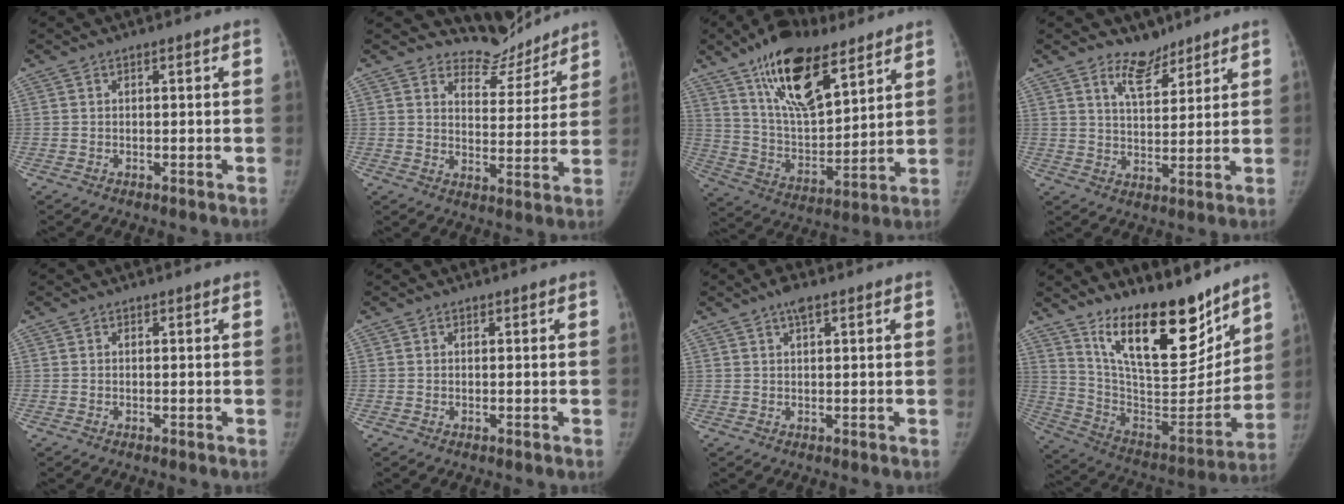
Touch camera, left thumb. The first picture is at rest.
{"total": 8.3, "force": [7.9, 2.4, -0.6], "torque": [0.039, -0.079, 0.123]}
{"total": 20.2, "force": [12.0, 8.6, 13.8], "torque": [-0.208, -0.057, 0.218]}
{"total": 6.1, "force": [4.8, 3.0, 2.3], "torque": [-0.016, -0.042, 0.083]}
{"total": 0.0}
{"total": 0.0}
{"total": 2.4, "force": [1.6, 0.7, 1.7], "torque": [-0.026, 0.000, 0.024]}
{"total": 23.8, "force": [16.6, 8.4, 14.8], "torque": [-0.185, -0.104, 0.284]}